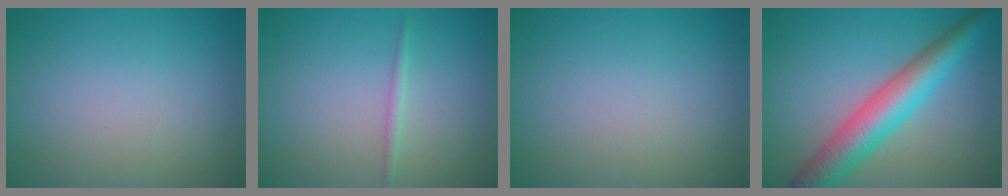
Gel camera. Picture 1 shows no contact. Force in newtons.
{"total": 0.9, "press": 0.9, "slide": 0.1}
{"total": 0.0}
{"total": 6.9, "press": 6.9, "slide": 0.2}